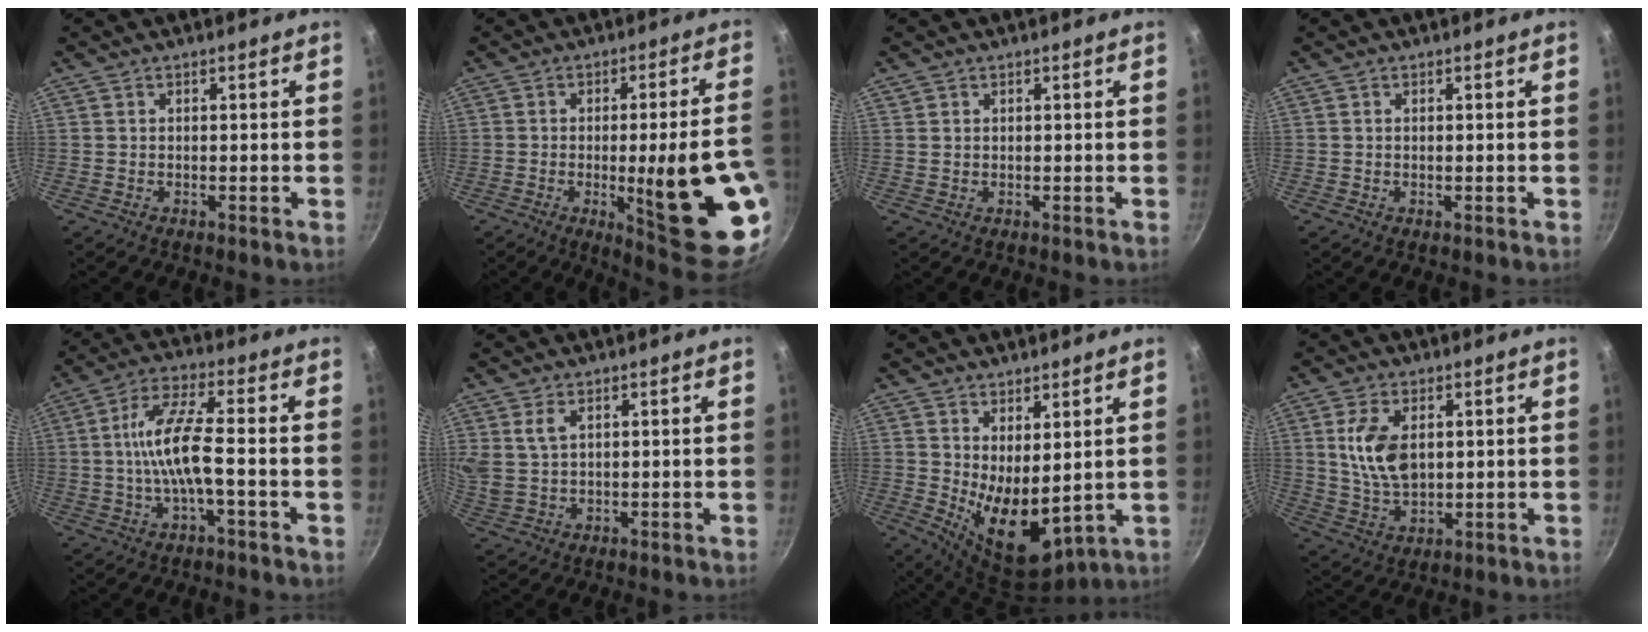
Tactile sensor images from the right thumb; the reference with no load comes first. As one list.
[{"total": 21.0, "force": [-4.4, 3.9, 20.1], "torque": [-0.250, 0.004, -0.046]}, {"total": 0.6, "force": [0.3, 0.5, 0.1], "torque": [0.004, 0.002, 0.004]}, {"total": 0.0}, {"total": 9.7, "force": [-1.7, 2.2, 9.3], "torque": [-0.185, 0.026, -0.040]}, {"total": 4.6, "force": [1.9, 2.7, 3.3], "torque": [-0.061, -0.006, 0.044]}, {"total": 10.8, "force": [2.2, 5.4, 9.1], "torque": [-0.124, -0.048, 0.055]}, {"total": 9.5, "force": [2.0, 5.5, 7.5], "torque": [-0.137, -0.015, 0.043]}]